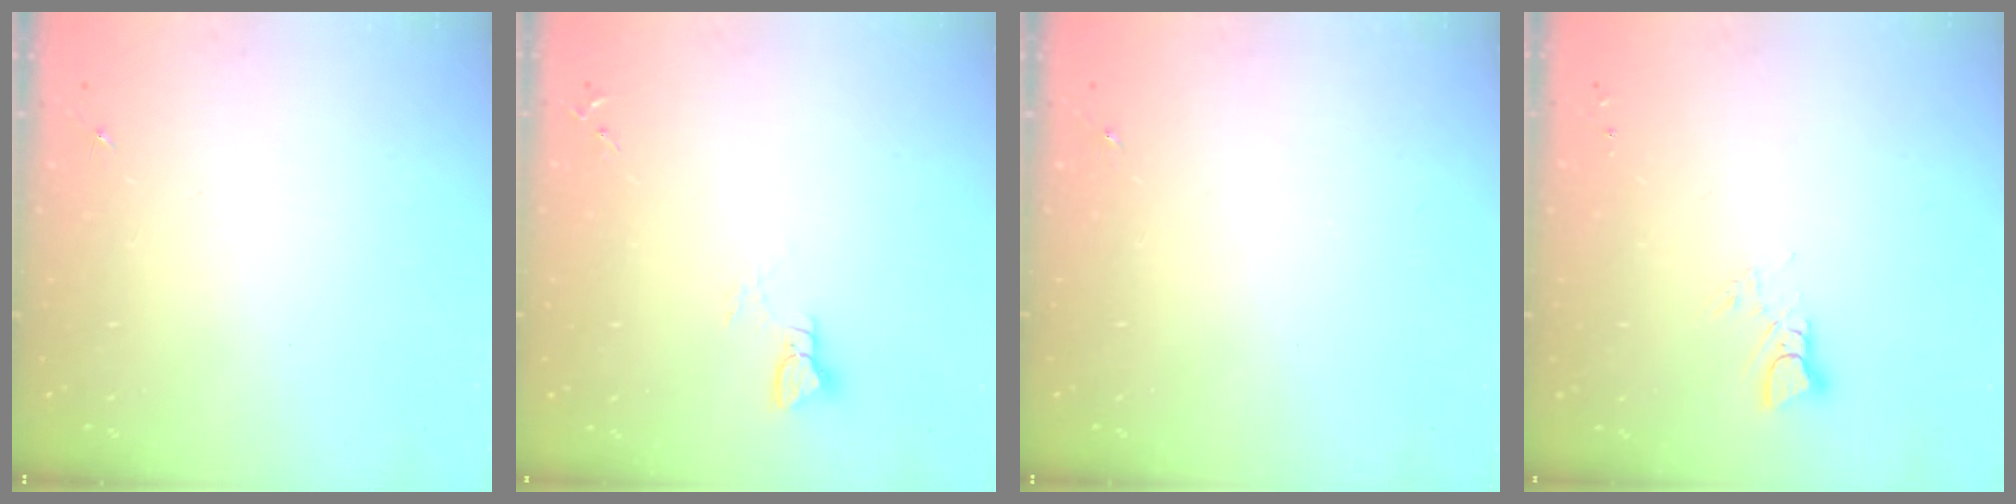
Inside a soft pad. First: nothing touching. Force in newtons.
{"total": 3.0, "press": 3.0, "slide": 0.3}
{"total": 0.0}
{"total": 3.6, "press": 3.6, "slide": 0.2}